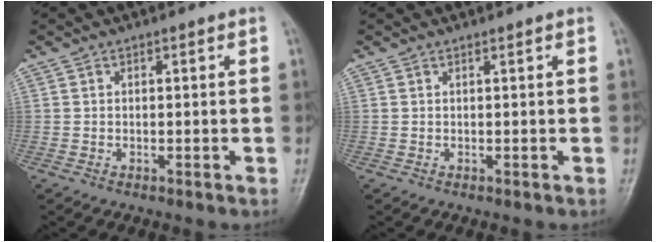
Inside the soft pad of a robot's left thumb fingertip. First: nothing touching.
{"total": 0.0}